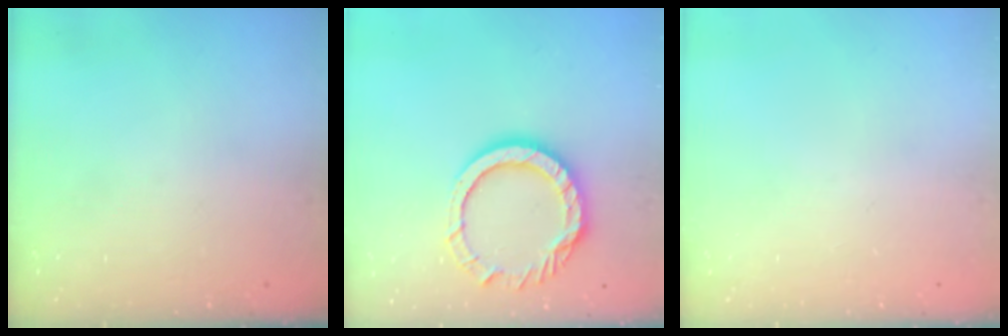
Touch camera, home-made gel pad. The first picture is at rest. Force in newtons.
{"total": 12.3, "press": 12.3, "slide": 0.8}
{"total": 0.0}